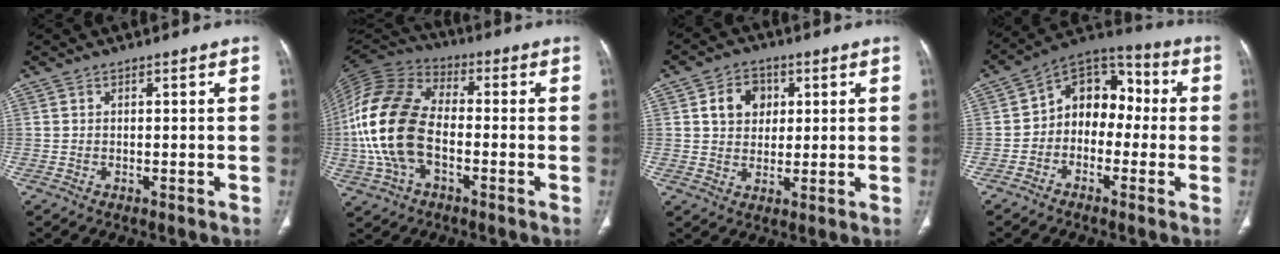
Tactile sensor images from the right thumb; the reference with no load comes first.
{"total": 18.6, "force": [-2.8, 11.4, 14.4], "torque": [-0.310, 0.026, -0.056]}
{"total": 7.2, "force": [2.1, 5.8, 3.7], "torque": [-0.031, -0.002, 0.035]}
{"total": 11.5, "force": [-1.0, 8.7, 7.5], "torque": [-0.069, 0.048, -0.037]}